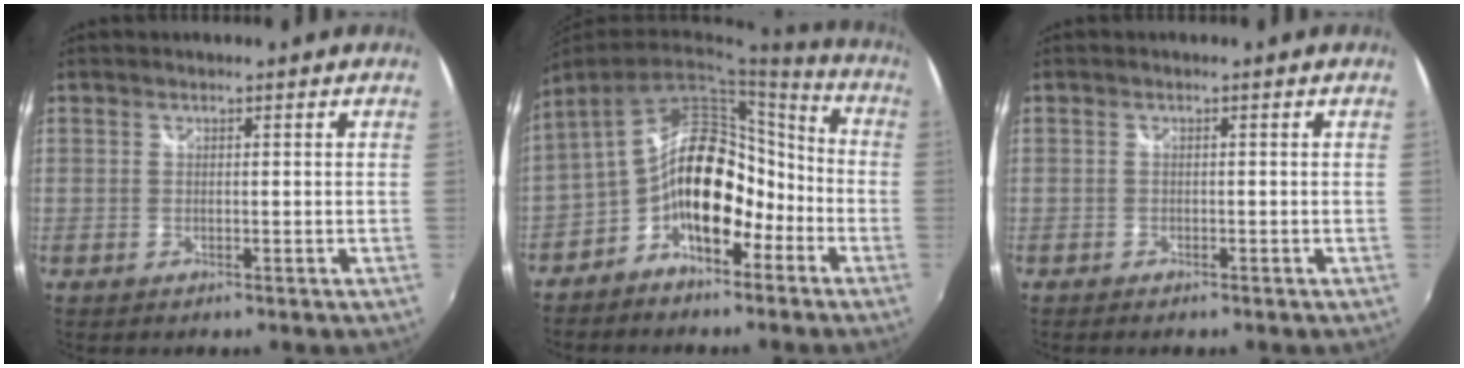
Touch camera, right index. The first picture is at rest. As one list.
[{"total": 13.0, "force": [-6.1, 7.3, 8.9], "torque": [-0.135, 0.033, -0.101]}, {"total": 1.2, "force": [-1.0, 0.5, 0.4], "torque": [-0.012, -0.006, -0.019]}]